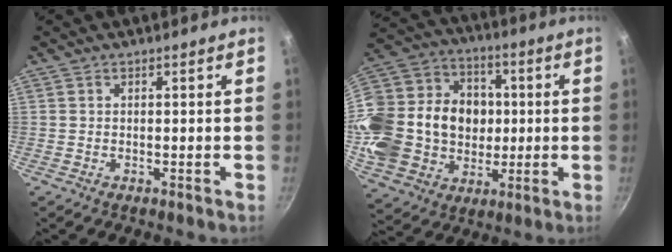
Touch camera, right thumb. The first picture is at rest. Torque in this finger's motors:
{"motor_torque": [2.40, 2.39, 0.21, -0.17, 0.18]}